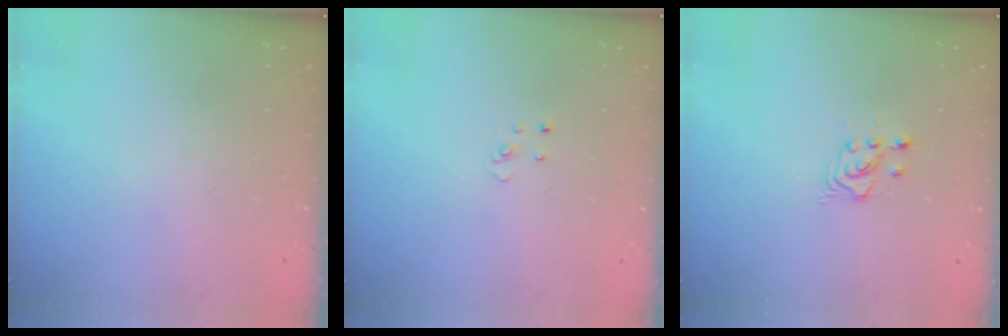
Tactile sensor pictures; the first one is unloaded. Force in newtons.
{"total": 2.7, "press": 2.7, "slide": 0.3}
{"total": 2.7, "press": 2.7, "slide": 0.2}